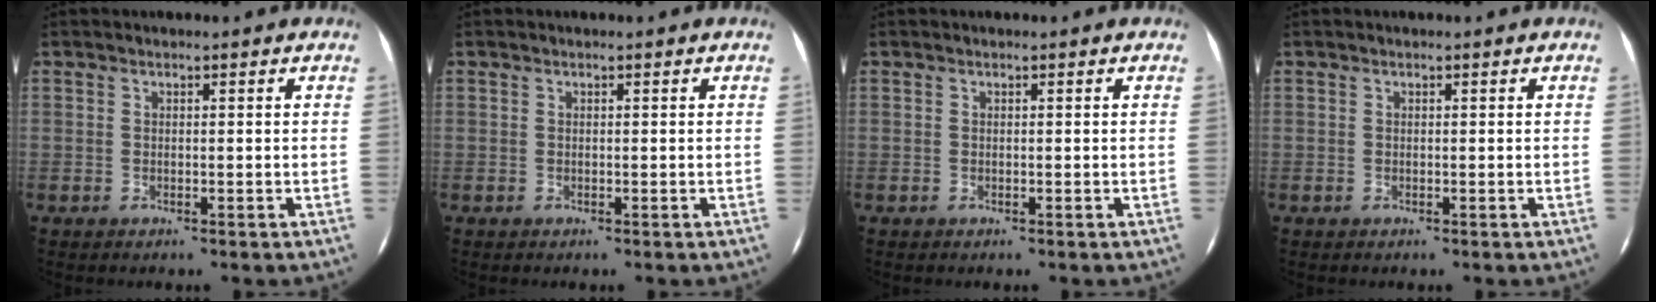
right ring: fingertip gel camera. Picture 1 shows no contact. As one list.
[{"total": 0.0}, {"total": 0.0}, {"total": 0.0}]